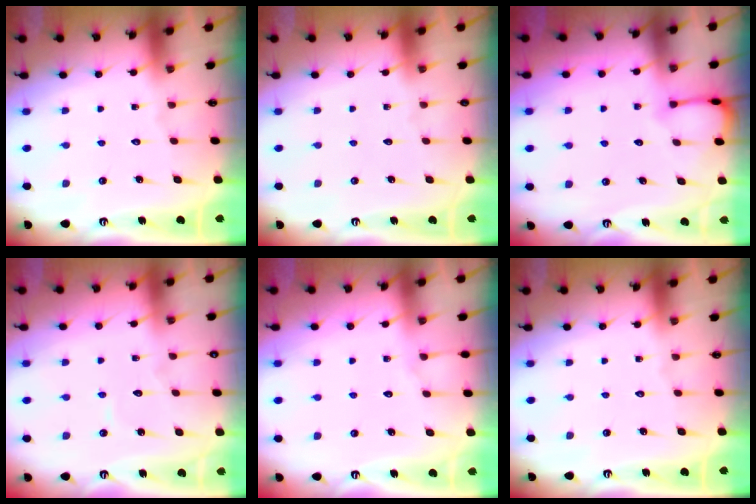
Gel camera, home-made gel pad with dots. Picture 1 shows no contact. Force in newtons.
{"total": 0.0}
{"total": 3.0, "press": 3.0, "slide": 0.3}
{"total": 3.8, "press": 3.8, "slide": 0.1}
{"total": 2.6, "press": 2.6, "slide": 0.4}
{"total": 0.0}